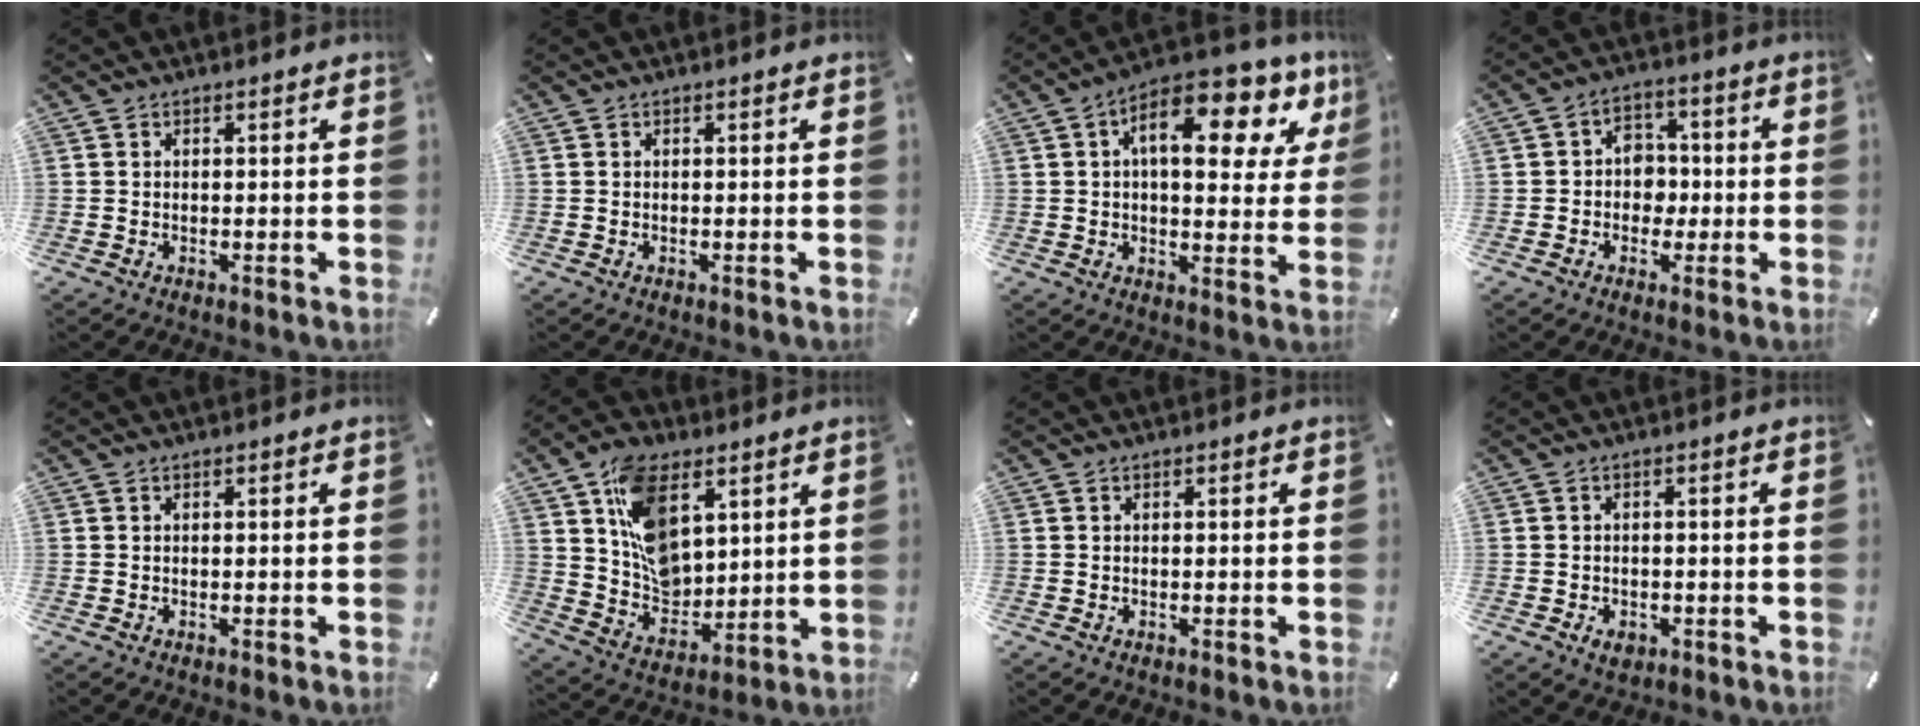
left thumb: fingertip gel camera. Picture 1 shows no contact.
{"total": 0.0}
{"total": 14.6, "force": [7.0, 6.4, 11.1], "torque": [-0.158, -0.033, 0.109]}
{"total": 6.2, "force": [-0.8, 5.6, 2.6], "torque": [-0.040, 0.015, -0.016]}
{"total": 0.0}
{"total": 15.2, "force": [6.3, 10.5, 9.1], "torque": [-0.168, -0.015, 0.124]}
{"total": 0.0}
{"total": 2.8, "force": [-1.2, 2.1, 1.5], "torque": [-0.033, 0.003, -0.024]}